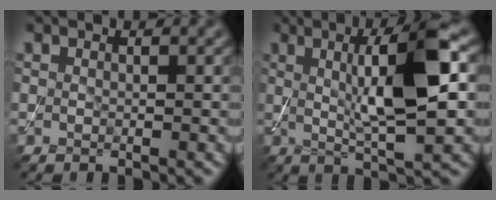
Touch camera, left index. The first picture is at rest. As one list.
[{"total": 9.0, "force": [1.3, 2.0, 8.7], "torque": [-0.132, 0.001, 0.025]}]